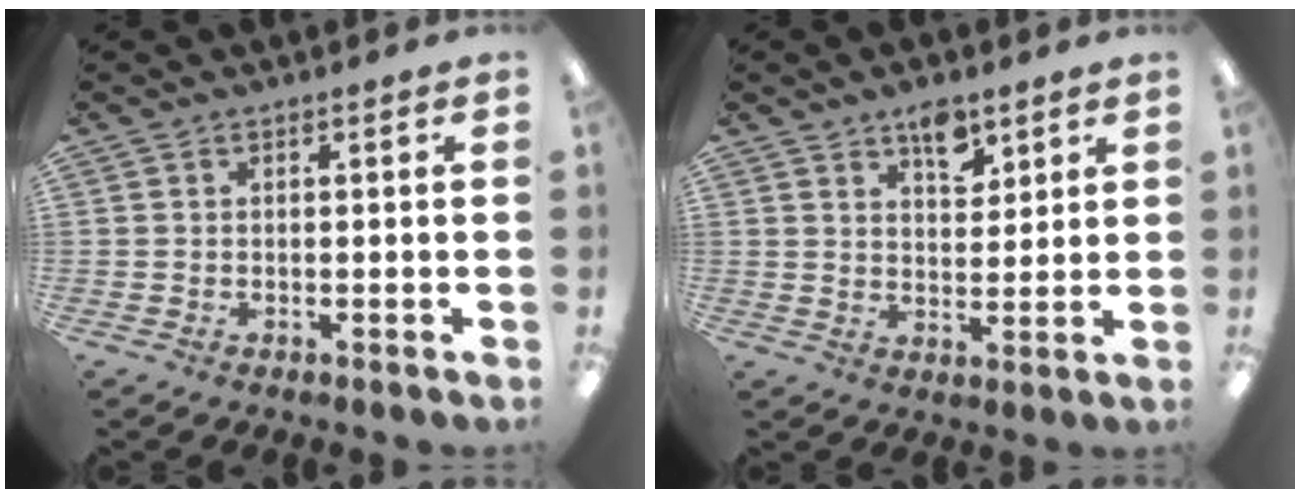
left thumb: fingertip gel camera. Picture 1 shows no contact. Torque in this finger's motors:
{"motor_torque": [0.91, 0.76, 0.49, -0.32, 0.04]}